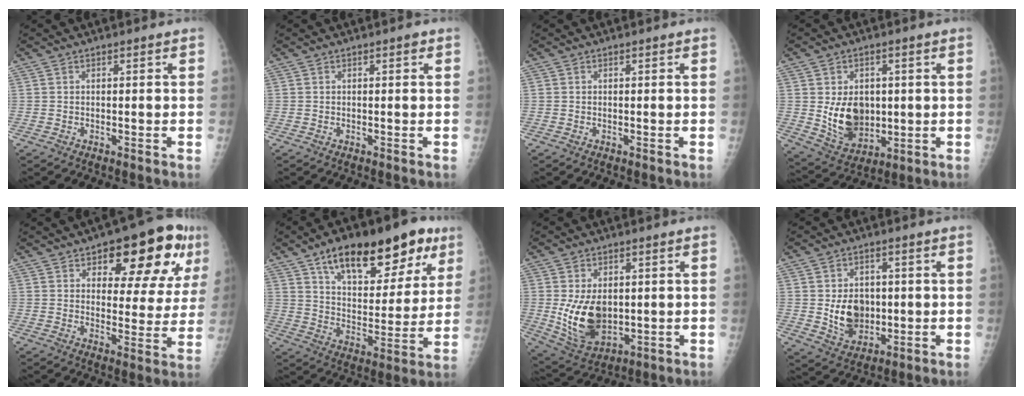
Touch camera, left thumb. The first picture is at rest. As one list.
[{"total": 0.6, "force": [0.2, 0.2, 0.5], "torque": [-0.006, 0.001, 0.001]}, {"total": 0.0}, {"total": 11.0, "force": [0.5, 8.1, 7.5], "torque": [-0.089, -0.017, 0.029]}, {"total": 18.0, "force": [8.8, 7.7, 13.8], "torque": [-0.142, -0.016, 0.120]}, {"total": 24.0, "force": [13.6, 11.1, 16.4], "torque": [-0.199, -0.023, 0.211]}, {"total": 11.7, "force": [0.1, 7.6, 8.9], "torque": [-0.142, -0.015, 0.025]}, {"total": 9.0, "force": [0.1, 6.9, 5.8], "torque": [-0.064, -0.008, 0.015]}]